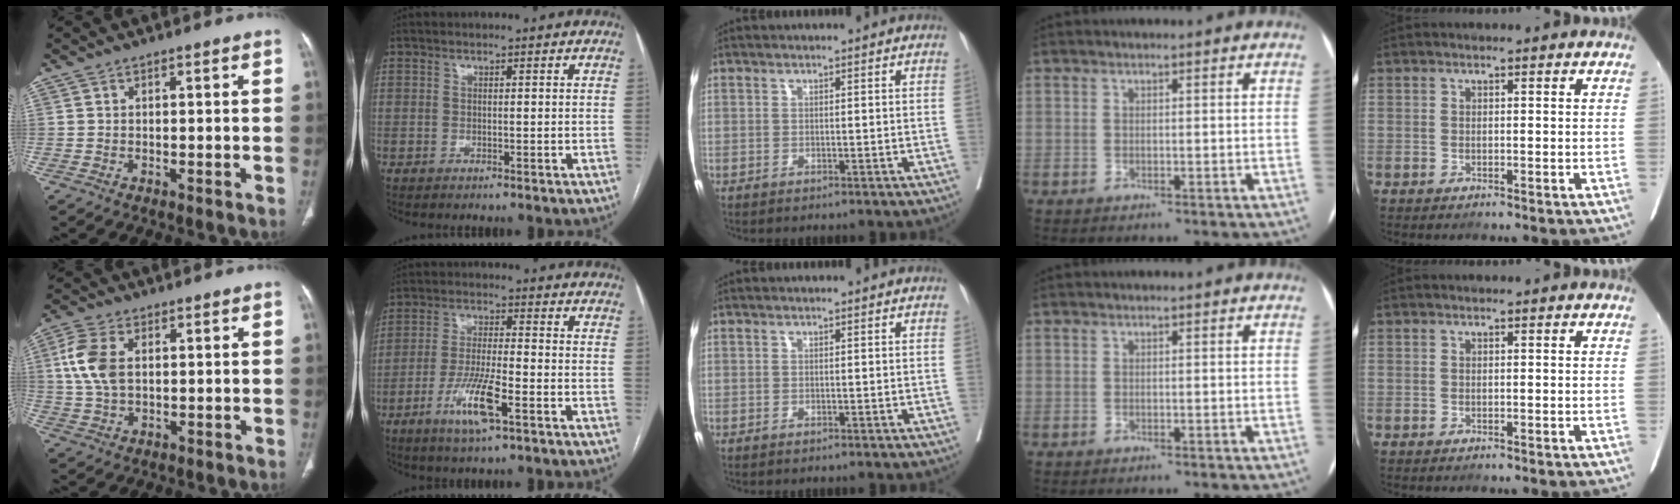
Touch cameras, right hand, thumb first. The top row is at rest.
{"thumb": {"total": 8.6, "force": [1.5, 5.2, 6.7], "torque": [-0.154, 0.007, 0.033]}, "index": {"total": 8.7, "force": [-4.2, 1.0, 7.5], "torque": [-0.150, -0.011, -0.076]}}